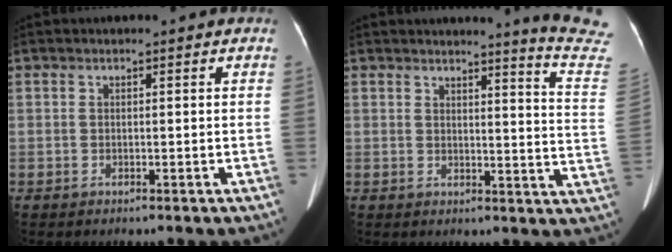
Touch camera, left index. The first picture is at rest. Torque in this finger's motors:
{"motor_torque": [0.06, -1.16, 0.02, -0.02]}